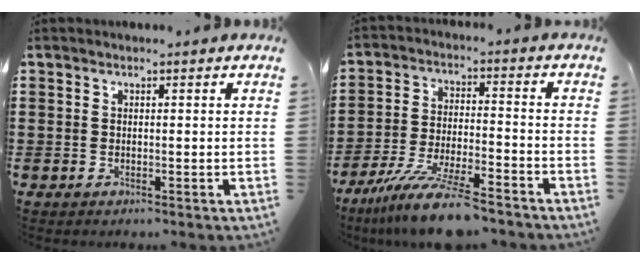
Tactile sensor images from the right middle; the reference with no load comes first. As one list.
[{"total": 11.0, "force": [-9.2, 0.8, 5.9], "torque": [-0.119, 0.008, -0.178]}]